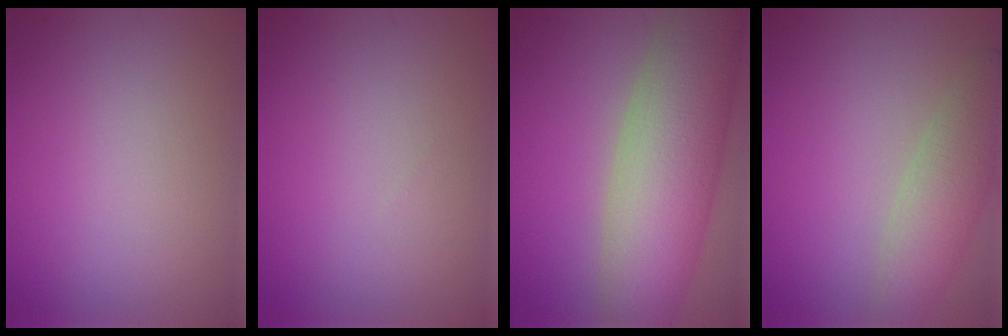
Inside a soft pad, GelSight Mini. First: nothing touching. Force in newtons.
{"total": 0.0}
{"total": 10.7, "press": 10.7, "slide": 0.7}
{"total": 4.4, "press": 4.4, "slide": 0.4}